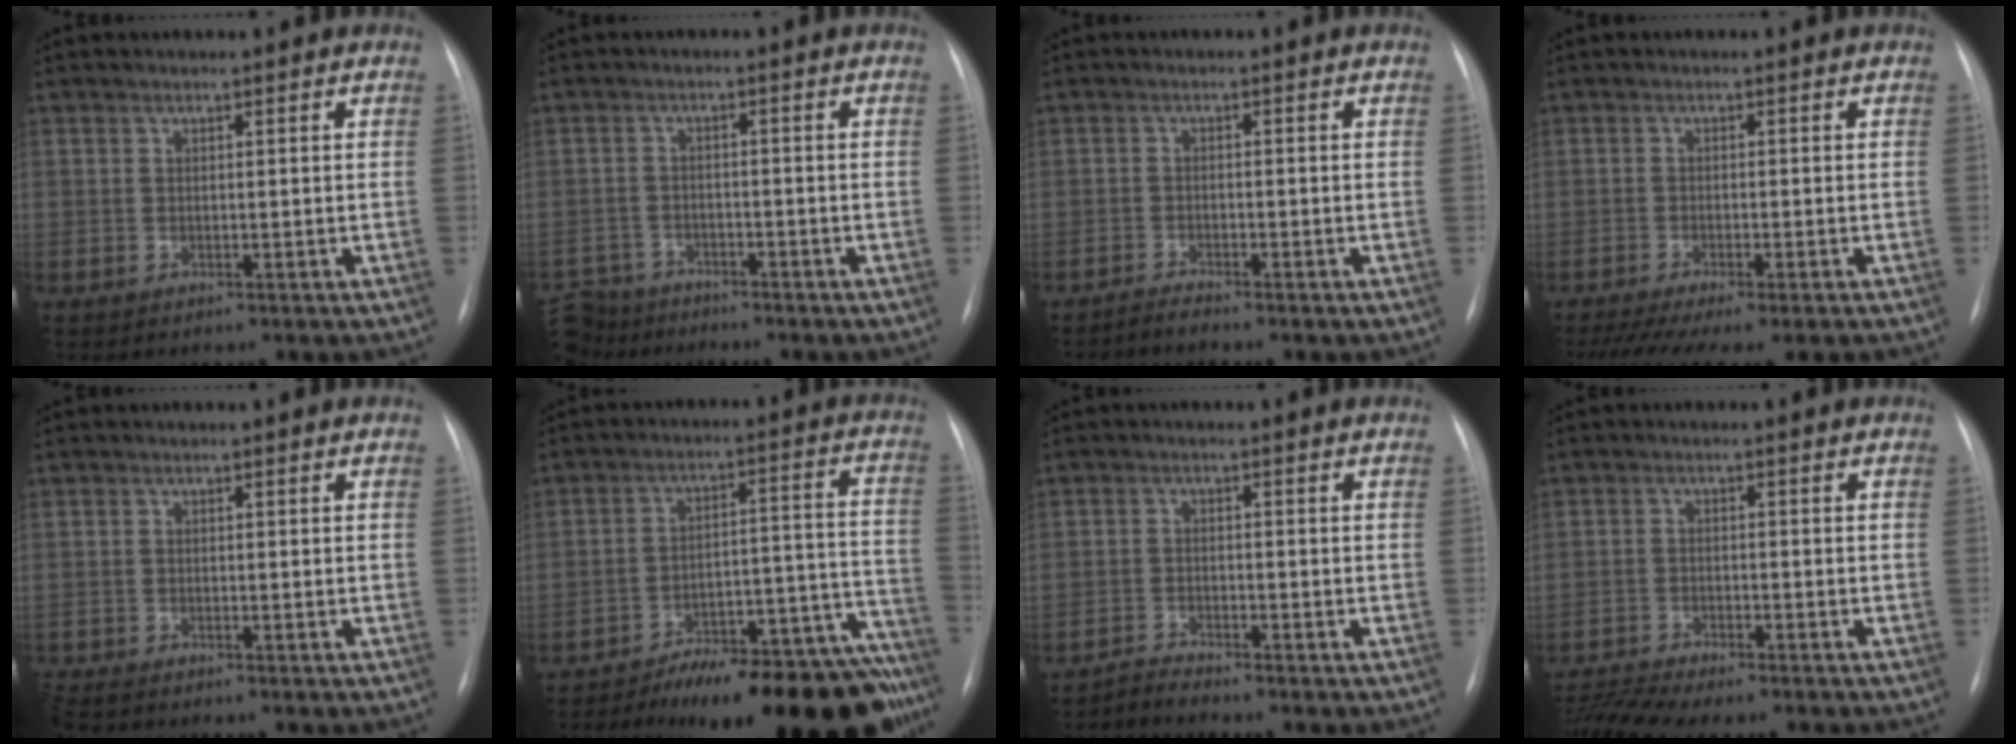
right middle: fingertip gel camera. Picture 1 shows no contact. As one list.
[{"total": 8.4, "force": [-7.6, 3.7, 0.3], "torque": [-0.019, 0.009, -0.131]}, {"total": 1.4, "force": [-1.4, -0.2, 0.1], "torque": [-0.005, -0.004, -0.026]}, {"total": 10.0, "force": [-7.9, 1.0, 6.0], "torque": [-0.083, -0.015, -0.121]}, {"total": 2.0, "force": [-1.9, 0.3, 0.7], "torque": [-0.015, -0.009, -0.034]}, {"total": 23.8, "force": [-20.1, 5.2, 11.7], "torque": [-0.074, 0.028, -0.279]}, {"total": 1.9, "force": [-1.8, -0.2, -0.3], "torque": [0.006, -0.010, -0.037]}, {"total": 7.8, "force": [-7.2, 0.2, 3.1], "torque": [-0.050, -0.003, -0.115]}]